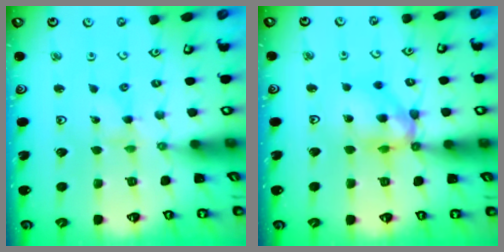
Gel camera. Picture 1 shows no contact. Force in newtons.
{"total": 12.8, "press": 12.7, "slide": 1.5}